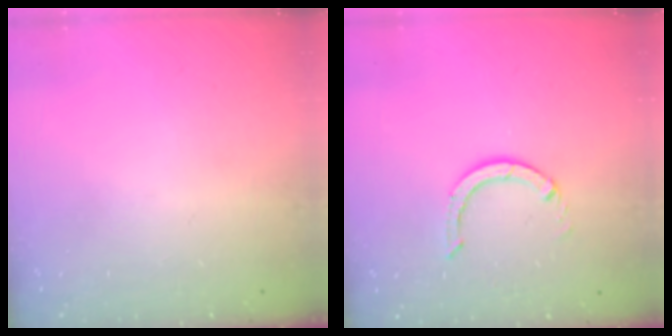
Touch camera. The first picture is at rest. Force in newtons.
{"total": 3.9, "press": 3.8, "slide": 0.3}